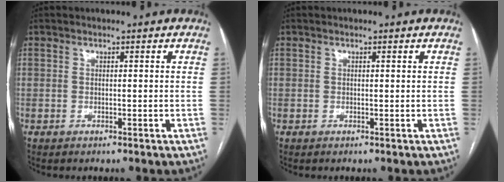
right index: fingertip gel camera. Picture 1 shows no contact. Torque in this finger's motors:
{"motor_torque": [0.07, 0.01, 0.03, 0.01]}